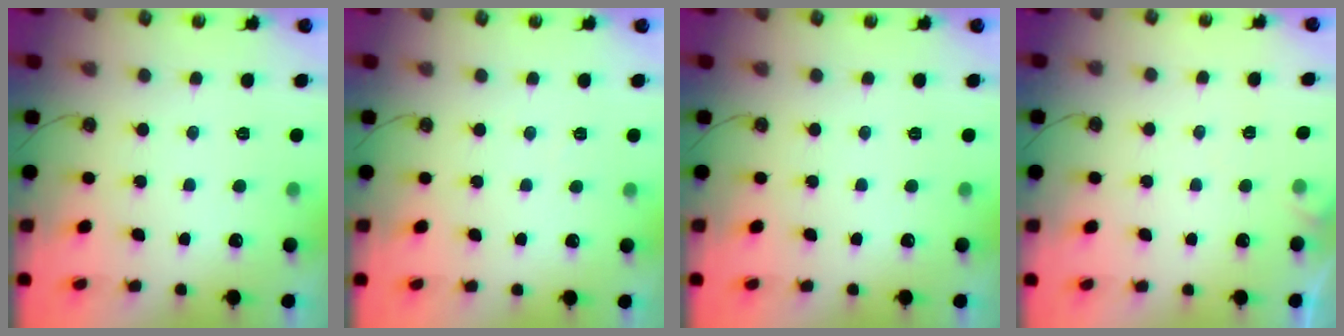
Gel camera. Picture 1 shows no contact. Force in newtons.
{"total": 2.6, "press": 2.6, "slide": 0.5}
{"total": 0.0}
{"total": 3.8, "press": 3.8, "slide": 0.5}